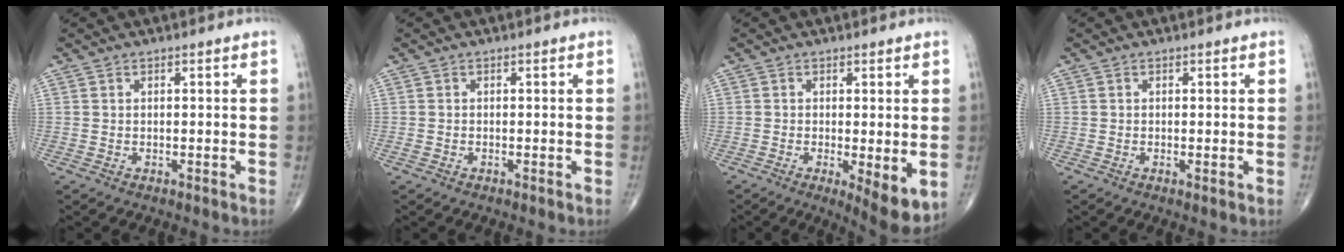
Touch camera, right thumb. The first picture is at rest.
{"total": 0.5, "force": [-0.3, 0.3, 0.3], "torque": [-0.011, 0.002, -0.007]}
{"total": 7.0, "force": [-1.4, 2.0, 6.6], "torque": [-0.099, -0.022, -0.022]}
{"total": 0.6, "force": [-0.1, 0.1, 0.6], "torque": [-0.013, -0.003, -0.004]}